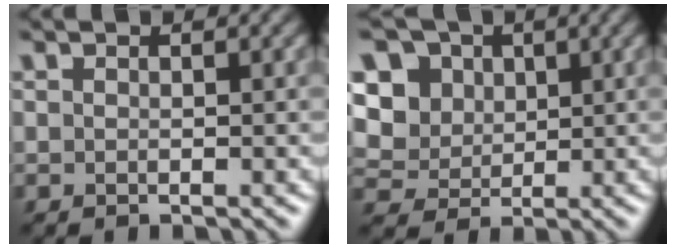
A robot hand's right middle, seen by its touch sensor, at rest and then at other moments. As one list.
[{"total": 10.9, "force": [4.1, 9.0, 4.7], "torque": [-0.117, 0.021, 0.063]}]